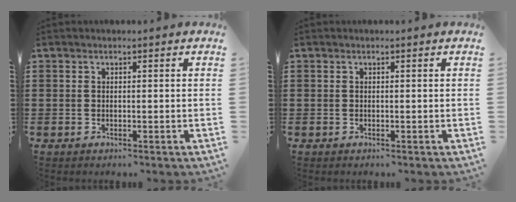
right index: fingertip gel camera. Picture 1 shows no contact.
{"total": 0.0}